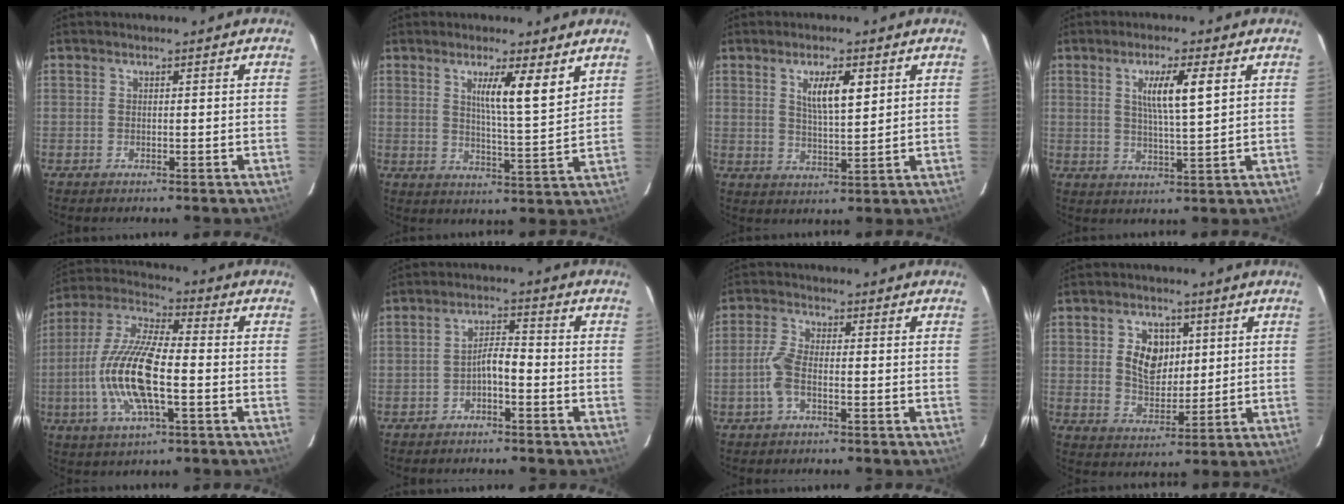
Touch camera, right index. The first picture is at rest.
{"total": 8.4, "force": [4.7, 0.3, 7.0], "torque": [-0.107, -0.012, 0.071]}
{"total": 6.6, "force": [2.7, 1.8, 5.7], "torque": [-0.100, 0.000, 0.051]}
{"total": 7.2, "force": [2.4, 0.6, 6.8], "torque": [-0.123, -0.003, 0.042]}
{"total": 15.9, "force": [-3.3, 4.6, 14.8], "torque": [-0.305, -0.002, -0.068]}
{"total": 3.2, "force": [-2.1, 0.8, 2.3], "torque": [-0.049, 0.013, -0.035]}
{"total": 4.3, "force": [-1.5, 1.5, 3.8], "torque": [-0.093, 0.005, -0.031]}
{"total": 8.1, "force": [1.9, 5.8, 5.3], "torque": [-0.095, 0.009, 0.041]}